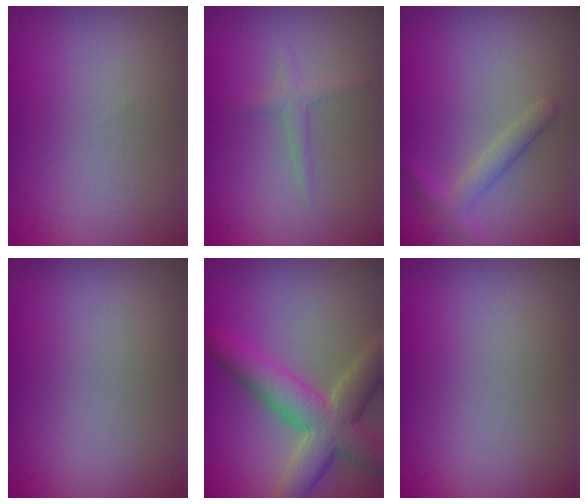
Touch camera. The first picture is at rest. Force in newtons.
{"total": 1.2, "press": 1.2, "slide": 0.1}
{"total": 2.0, "press": 2.0, "slide": 0.1}
{"total": 0.0}
{"total": 6.9, "press": 6.9, "slide": 0.4}
{"total": 0.0}